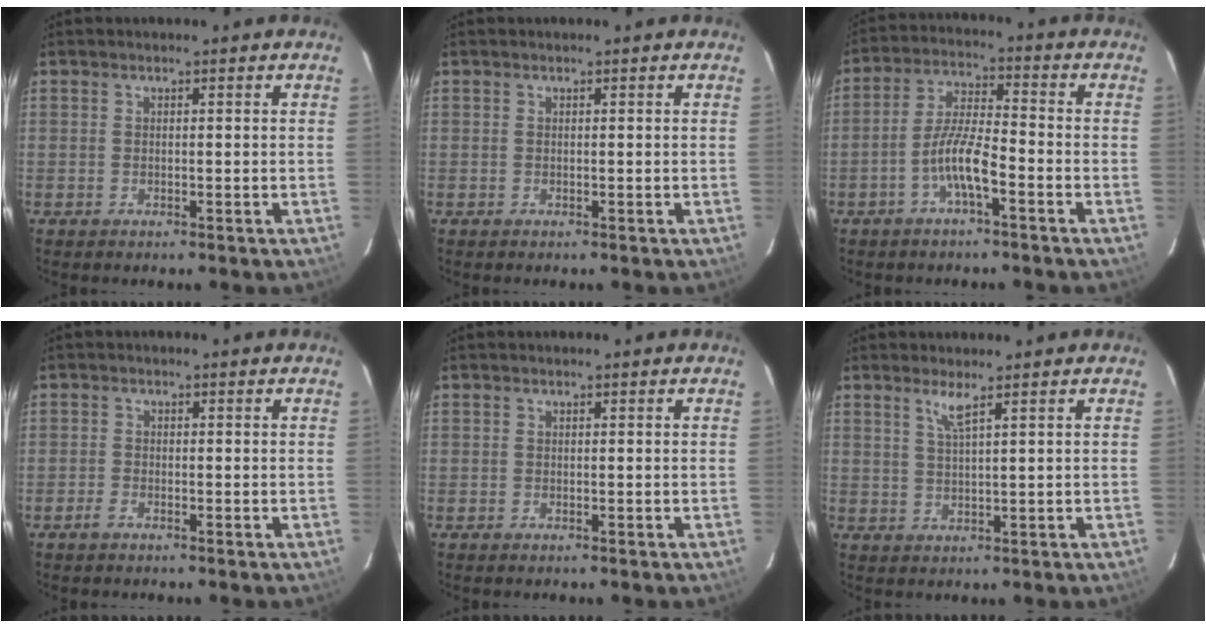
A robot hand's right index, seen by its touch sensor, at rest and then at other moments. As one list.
[{"total": 0.0}, {"total": 7.3, "force": [-3.7, 1.1, 6.2], "torque": [-0.129, 0.009, -0.070]}, {"total": 1.6, "force": [-1.2, 0.6, 0.8], "torque": [-0.020, 0.000, -0.027]}, {"total": 0.0}, {"total": 2.7, "force": [1.7, -0.4, 2.0], "torque": [-0.043, -0.005, 0.033]}]